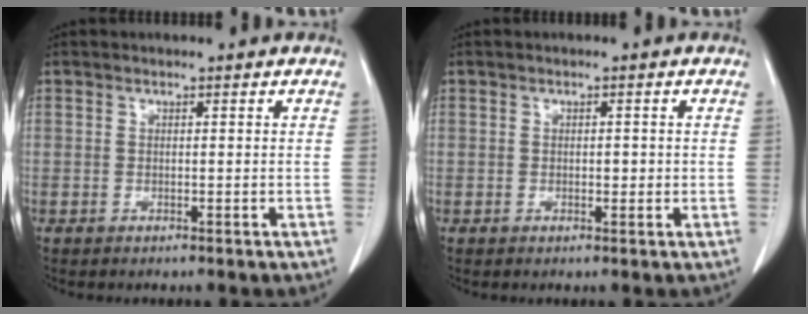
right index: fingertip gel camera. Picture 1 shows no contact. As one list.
[{"total": 1.4, "force": [0.0, 0.8, 1.2], "torque": [-0.017, 0.001, 0.002]}]